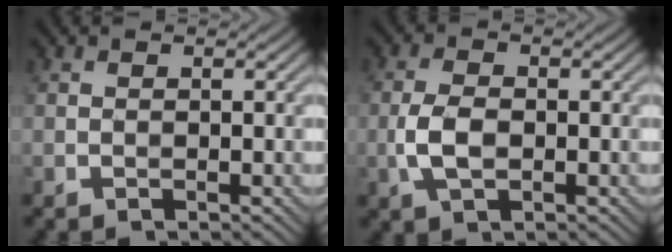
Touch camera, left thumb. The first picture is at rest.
{"total": 4.1, "force": [-0.8, 2.2, 3.3], "torque": [-0.081, -0.002, -0.019]}